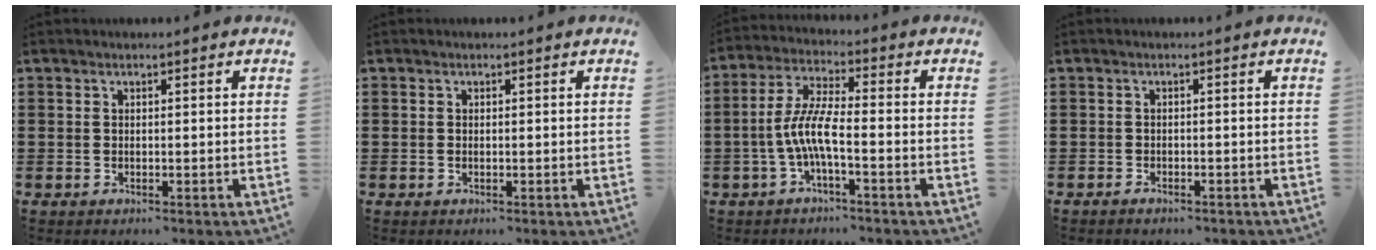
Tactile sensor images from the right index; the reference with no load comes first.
{"total": 0.0}
{"total": 6.8, "force": [-2.3, 1.3, 6.3], "torque": [-0.151, -0.013, -0.052]}
{"total": 1.2, "force": [-1.2, 0.0, 0.1], "torque": [-0.005, -0.002, -0.024]}